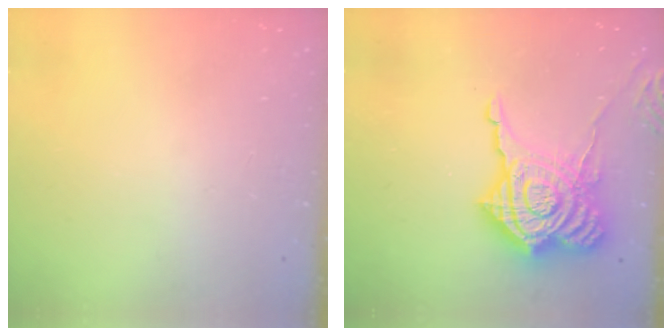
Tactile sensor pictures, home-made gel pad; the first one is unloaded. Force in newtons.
{"total": 21.6, "press": 21.5, "slide": 1.9}